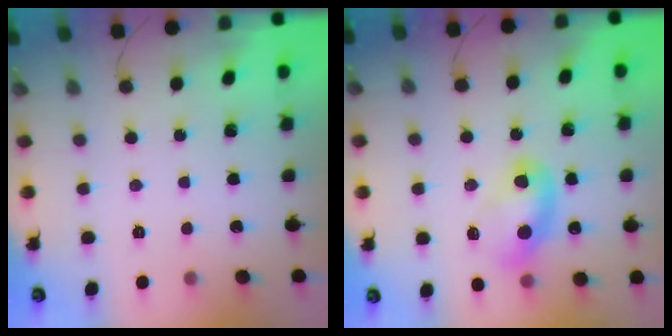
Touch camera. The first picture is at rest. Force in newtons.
{"total": 8.8, "press": 8.8, "slide": 0.8}